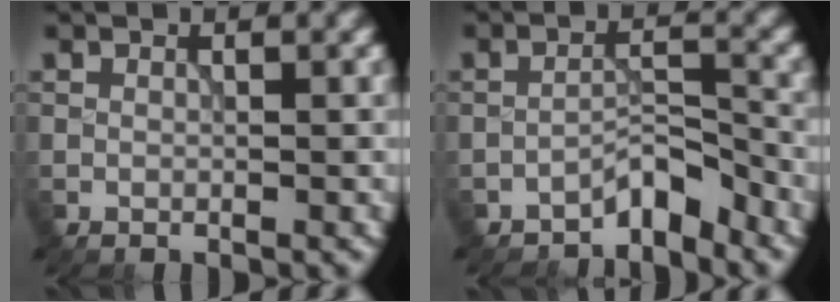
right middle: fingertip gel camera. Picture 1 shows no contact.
{"total": 3.0, "force": [-2.7, 0.7, 1.2], "torque": [-0.013, 0.017, -0.048]}